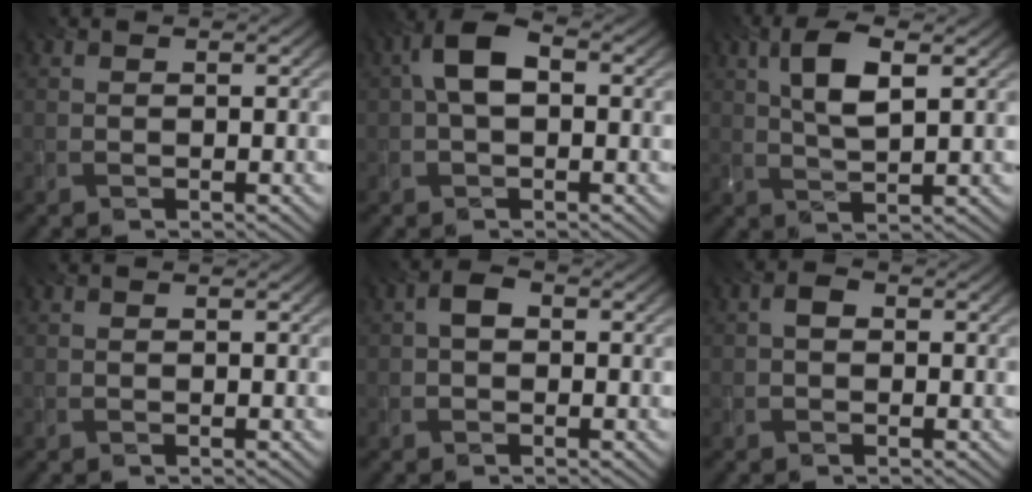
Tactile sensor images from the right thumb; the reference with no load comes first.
{"total": 5.6, "force": [0.4, 3.1, 4.6], "torque": [-0.096, 0.012, 0.001]}
{"total": 6.1, "force": [2.2, 2.0, 5.4], "torque": [-0.114, 0.003, 0.040]}
{"total": 0.0}
{"total": 2.1, "force": [-0.1, 1.4, 1.5], "torque": [-0.028, 0.004, -0.008]}
{"total": 1.5, "force": [-0.1, 1.1, 1.0], "torque": [-0.019, 0.002, -0.008]}